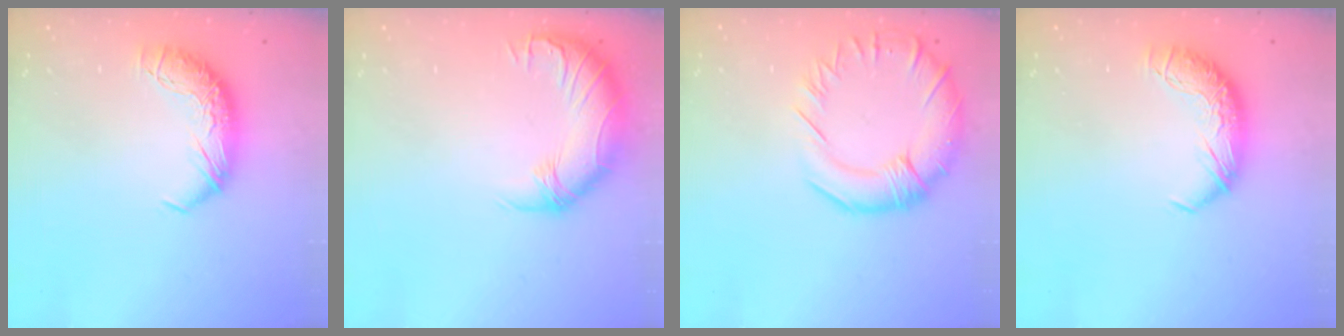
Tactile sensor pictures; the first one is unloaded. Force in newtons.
{"total": 3.2, "press": 0.4, "slide": 3.2}
{"total": 5.6, "press": 5.1, "slide": 2.3}
{"total": 0.0}